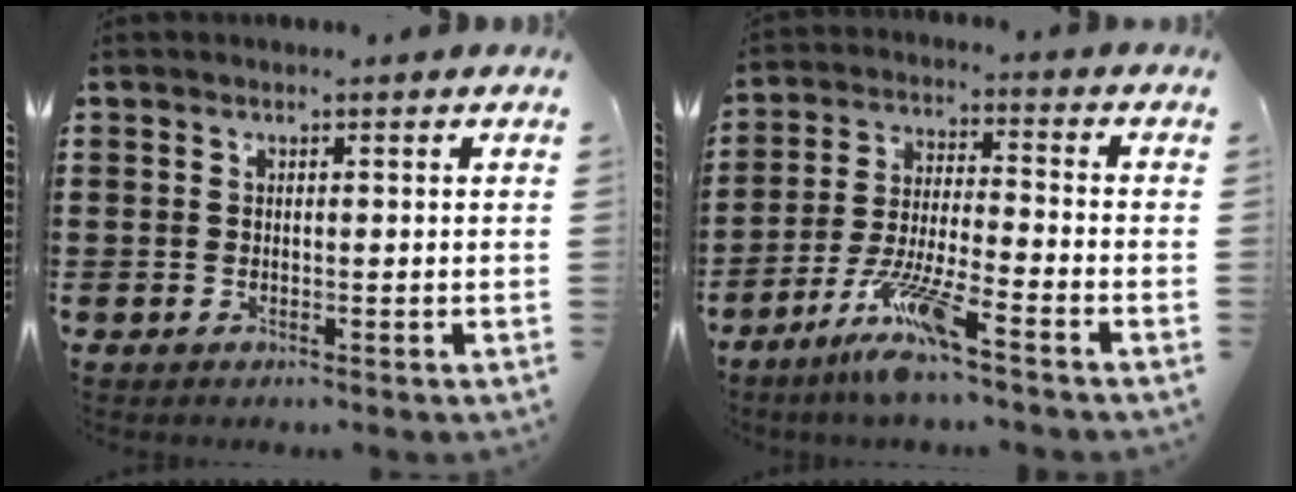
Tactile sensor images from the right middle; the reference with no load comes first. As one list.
[{"total": 9.0, "force": [-6.8, 0.4, 6.0], "torque": [-0.123, -0.011, -0.131]}]